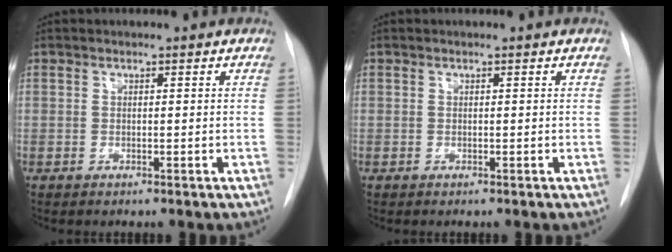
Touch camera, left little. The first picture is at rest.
{"total": 0.0}